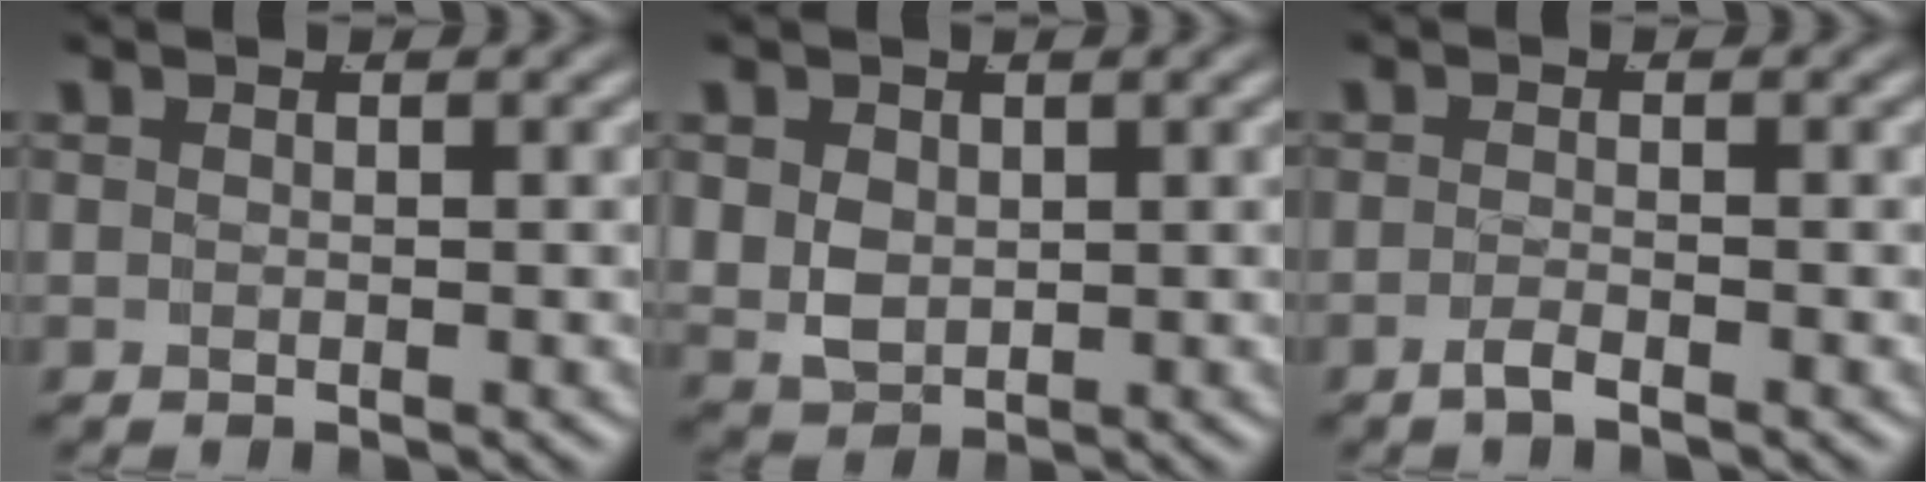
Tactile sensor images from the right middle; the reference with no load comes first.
{"total": 4.9, "force": [0.3, 4.3, 2.4], "torque": [-0.075, -0.028, 0.022]}
{"total": 1.6, "force": [-1.4, -0.2, 0.6], "torque": [-0.011, 0.000, -0.028]}